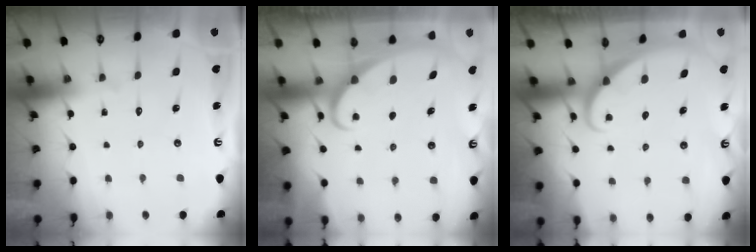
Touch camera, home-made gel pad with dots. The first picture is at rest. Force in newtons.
{"total": 2.3, "press": 2.3, "slide": 0.3}
{"total": 1.5, "press": 1.5, "slide": 0.0}